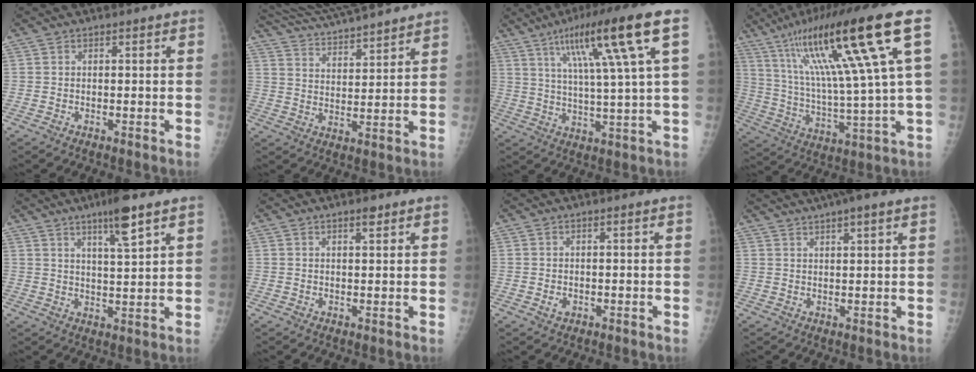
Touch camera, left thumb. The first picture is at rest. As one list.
[{"total": 15.5, "force": [14.2, 1.8, 5.8], "torque": [-0.093, -0.022, 0.234]}, {"total": 15.9, "force": [6.8, 0.5, 14.4], "torque": [-0.239, -0.008, 0.109]}, {"total": 23.2, "force": [10.0, 2.1, 20.9], "torque": [-0.365, -0.012, 0.166]}, {"total": 7.6, "force": [4.8, 0.7, 5.9], "torque": [-0.099, -0.027, 0.082]}, {"total": 1.9, "force": [1.3, 0.5, 1.2], "torque": [-0.014, -0.007, 0.020]}, {"total": 1.2, "force": [-0.2, 0.8, 0.8], "torque": [-0.008, 0.000, 0.000]}, {"total": 7.6, "force": [5.6, 0.9, 5.1], "torque": [-0.075, 0.017, 0.086]}]